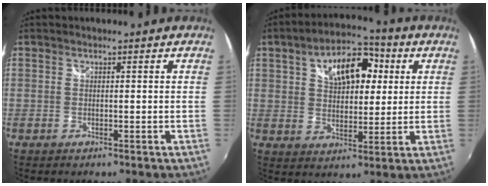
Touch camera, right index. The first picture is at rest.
{"total": 13.5, "force": [4.6, 7.9, 10.0], "torque": [-0.162, 0.037, 0.074]}